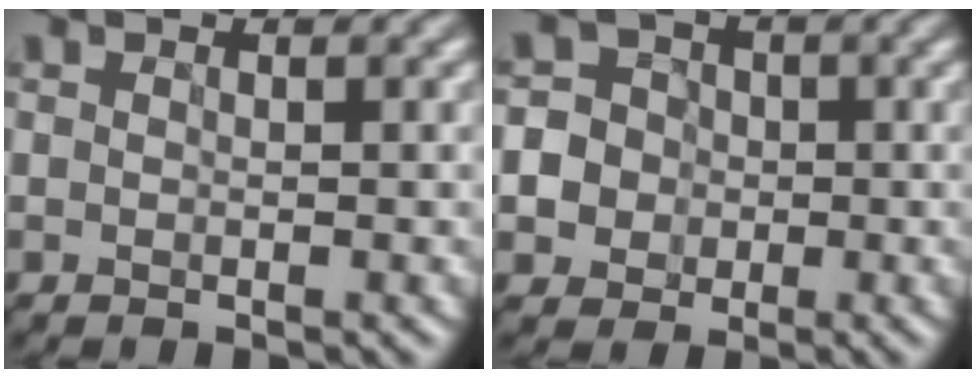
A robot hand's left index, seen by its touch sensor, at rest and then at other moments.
{"total": 7.0, "force": [-1.7, 6.6, 1.4], "torque": [-0.031, 0.006, -0.058]}